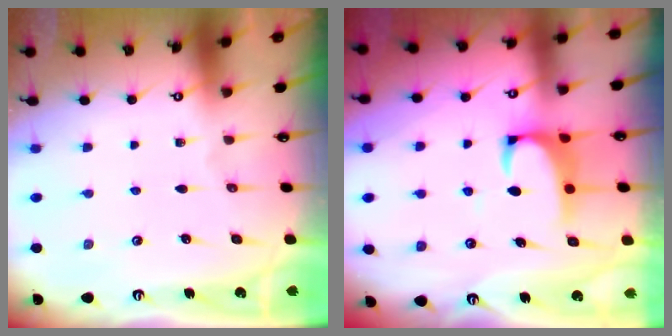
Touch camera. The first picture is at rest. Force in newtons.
{"total": 2.3, "press": 2.0, "slide": 1.0}